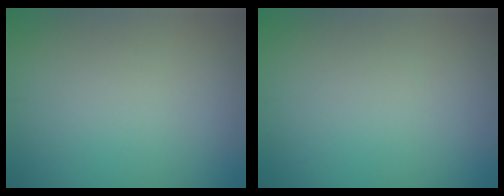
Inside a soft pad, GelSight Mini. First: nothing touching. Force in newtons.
{"total": 0.0}